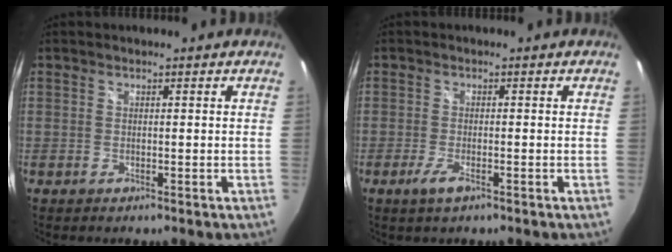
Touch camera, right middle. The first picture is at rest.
{"total": 2.8, "force": [-1.7, 0.7, 2.1], "torque": [-0.048, -0.008, -0.033]}